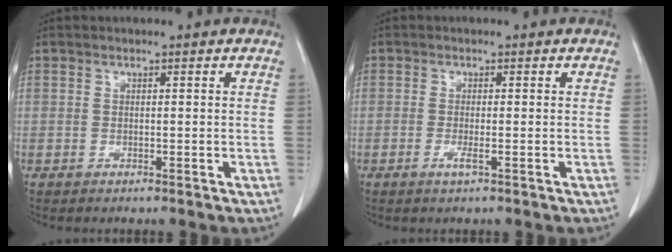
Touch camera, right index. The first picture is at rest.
{"total": 1.4, "force": [-0.5, 0.0, 1.3], "torque": [-0.021, -0.001, -0.008]}